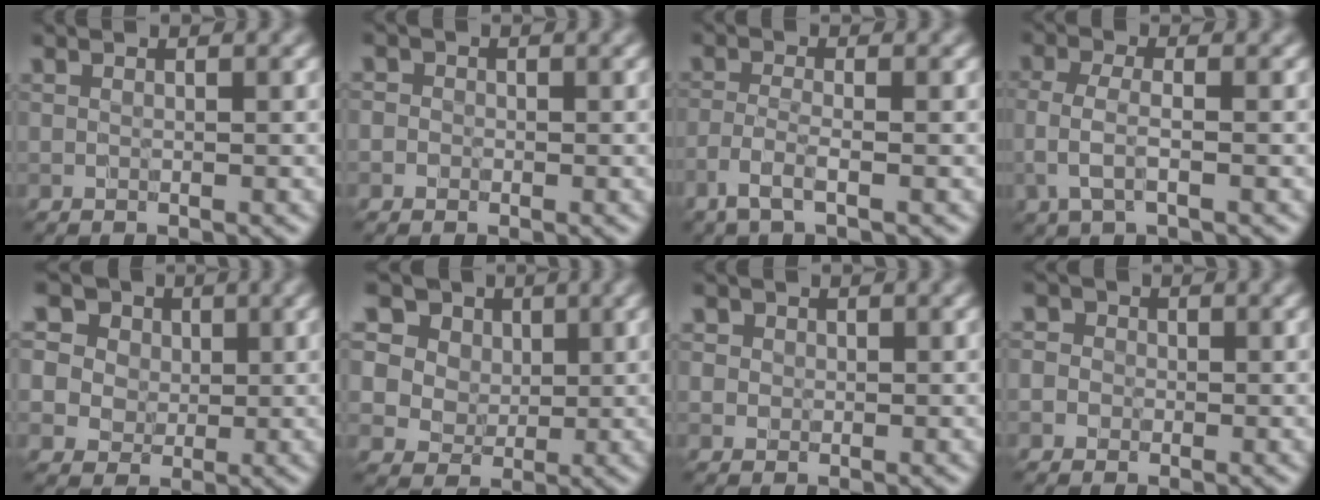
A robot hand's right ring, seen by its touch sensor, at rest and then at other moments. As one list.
[{"total": 1.0, "force": [-0.2, 1.0, -0.1], "torque": [0.024, -0.001, -0.014]}, {"total": 2.0, "force": [-1.4, 0.3, 1.4], "torque": [-0.028, 0.000, -0.037]}, {"total": 2.2, "force": [-0.6, 0.8, 2.0], "torque": [-0.043, -0.007, -0.013]}, {"total": 12.2, "force": [6.3, 9.2, 5.1], "torque": [-0.124, 0.037, 0.085]}, {"total": 13.4, "force": [7.3, 9.8, 5.5], "torque": [-0.149, 0.035, 0.117]}, {"total": 1.2, "force": [0.4, 1.1, 0.1], "torque": [0.007, 0.003, 0.005]}, {"total": 3.1, "force": [0.1, 3.0, 0.8], "torque": [0.019, 0.023, -0.030]}]